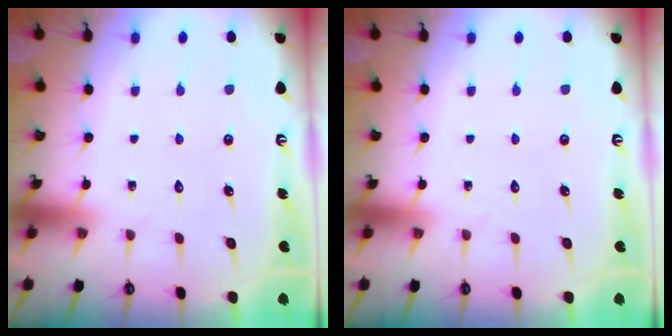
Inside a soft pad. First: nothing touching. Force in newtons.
{"total": 0.0}